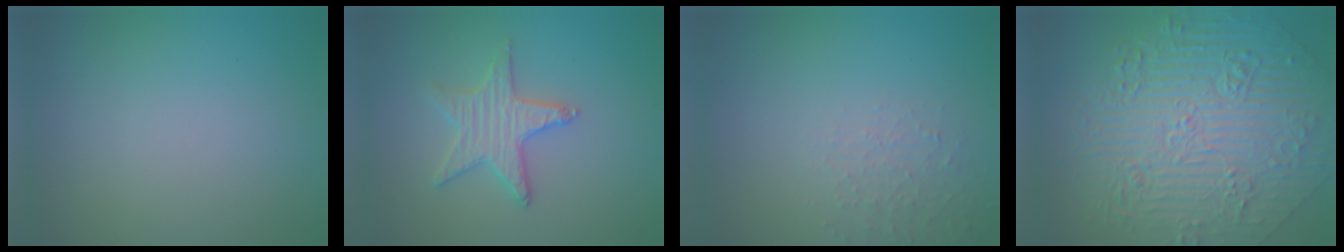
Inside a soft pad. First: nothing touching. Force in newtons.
{"total": 3.0, "press": 3.0, "slide": 0.1}
{"total": 1.8, "press": 1.8, "slide": 0.4}
{"total": 10.1, "press": 7.6, "slide": 6.6}